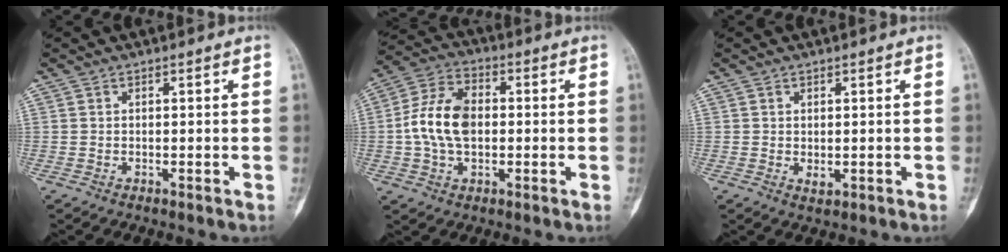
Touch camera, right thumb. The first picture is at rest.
{"total": 11.7, "force": [-0.1, 7.6, 8.9], "torque": [-0.167, 0.024, -0.008]}
{"total": 1.2, "force": [0.0, 0.8, 0.9], "torque": [-0.013, -0.004, 0.003]}